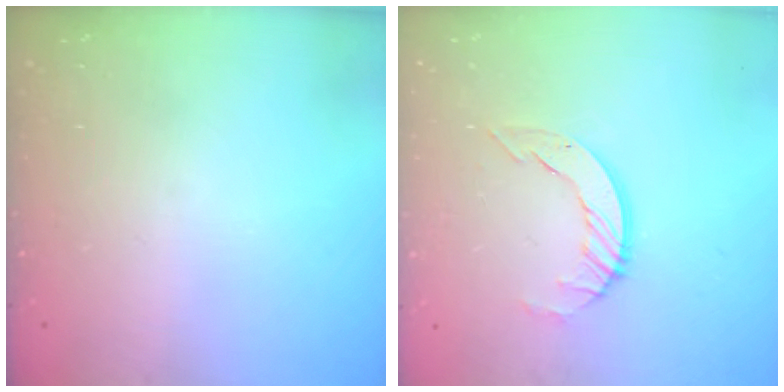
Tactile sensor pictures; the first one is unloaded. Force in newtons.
{"total": 4.5, "press": 4.5, "slide": 0.4}